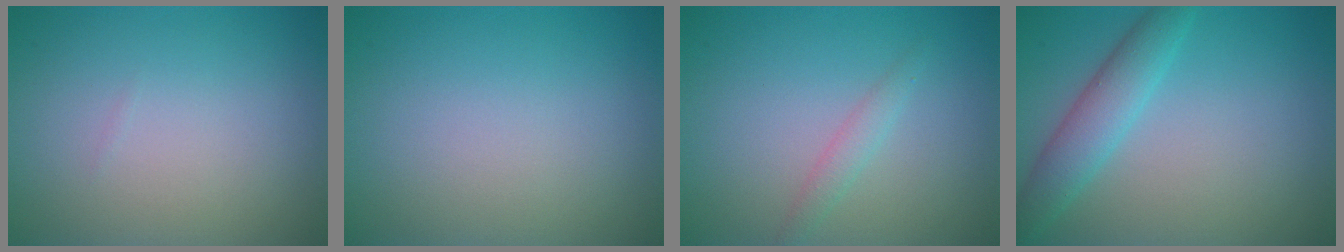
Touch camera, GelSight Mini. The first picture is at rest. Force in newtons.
{"total": 0.0}
{"total": 1.3, "press": 1.3, "slide": 0.0}
{"total": 3.6, "press": 3.6, "slide": 0.2}